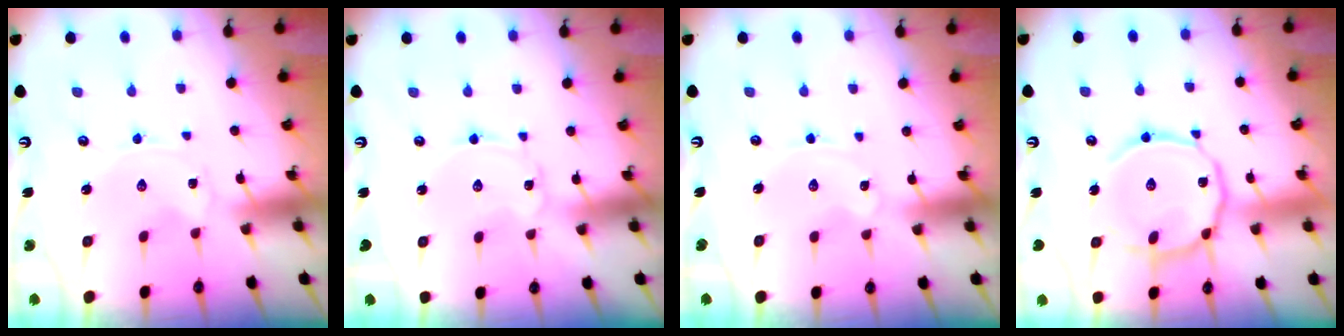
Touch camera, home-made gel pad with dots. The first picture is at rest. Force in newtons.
{"total": 1.8, "press": 1.8, "slide": 0.1}
{"total": 0.8, "press": 0.8, "slide": 0.1}
{"total": 13.7, "press": 13.6, "slide": 1.2}